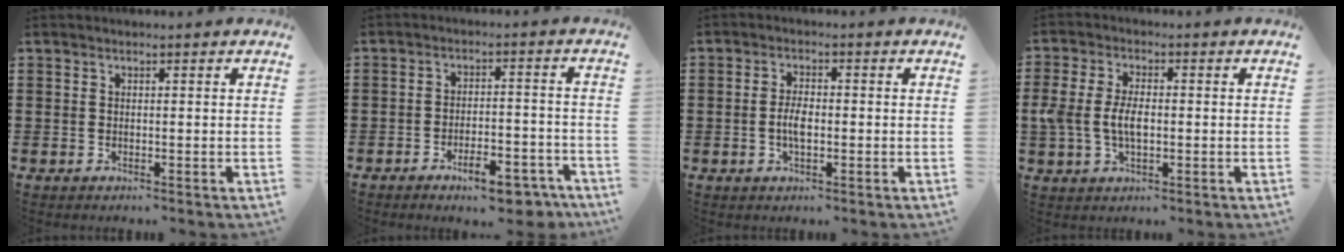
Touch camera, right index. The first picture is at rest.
{"total": 7.3, "force": [-5.2, 1.8, 4.7], "torque": [-0.075, 0.008, -0.091]}
{"total": 3.5, "force": [-0.7, 1.3, 3.2], "torque": [-0.075, -0.005, -0.017]}
{"total": 5.7, "force": [-0.6, 3.1, 4.7], "torque": [-0.117, -0.003, -0.019]}